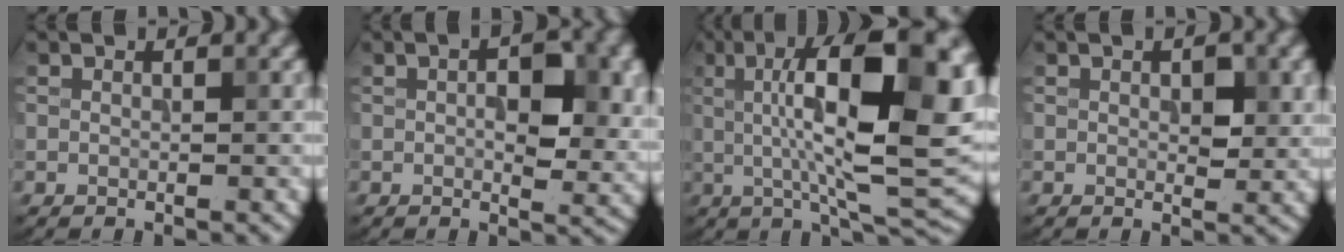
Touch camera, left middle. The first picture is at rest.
{"total": 5.5, "force": [0.7, 2.6, 4.8], "torque": [-0.068, -0.001, 0.012]}
{"total": 15.2, "force": [2.6, 4.3, 14.3], "torque": [-0.213, 0.007, 0.033]}
{"total": 2.0, "force": [0.3, 0.9, 1.7], "torque": [-0.022, -0.003, 0.006]}